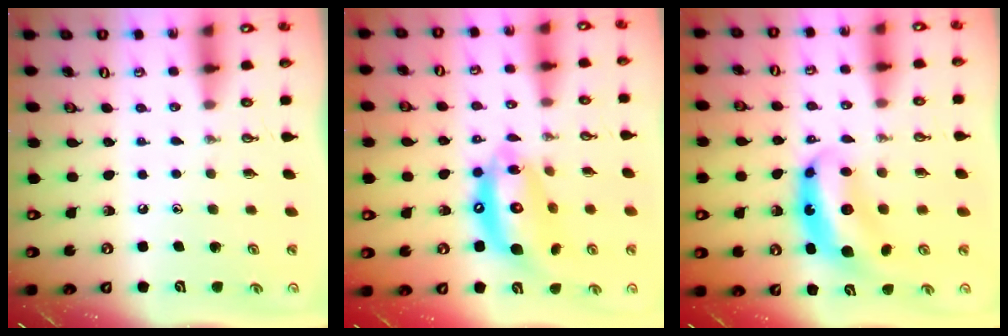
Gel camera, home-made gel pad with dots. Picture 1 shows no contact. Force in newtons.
{"total": 14.7, "press": 14.6, "slide": 1.7}
{"total": 8.1, "press": 8.0, "slide": 1.0}